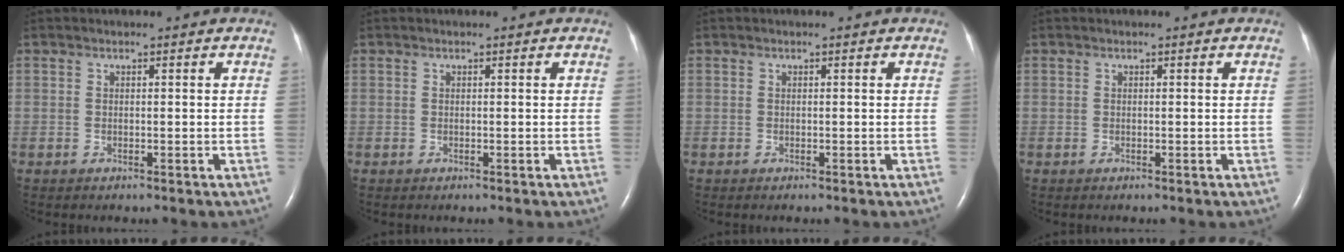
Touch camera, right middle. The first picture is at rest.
{"total": 0.0}
{"total": 0.0}
{"total": 0.0}